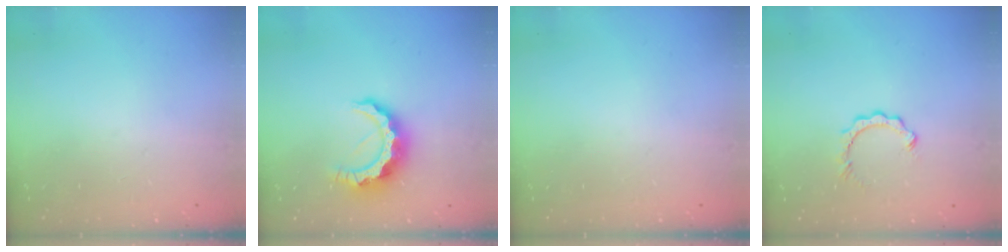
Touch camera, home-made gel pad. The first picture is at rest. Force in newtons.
{"total": 9.5, "press": 9.5, "slide": 0.8}
{"total": 0.0}
{"total": 2.8, "press": 2.8, "slide": 0.2}